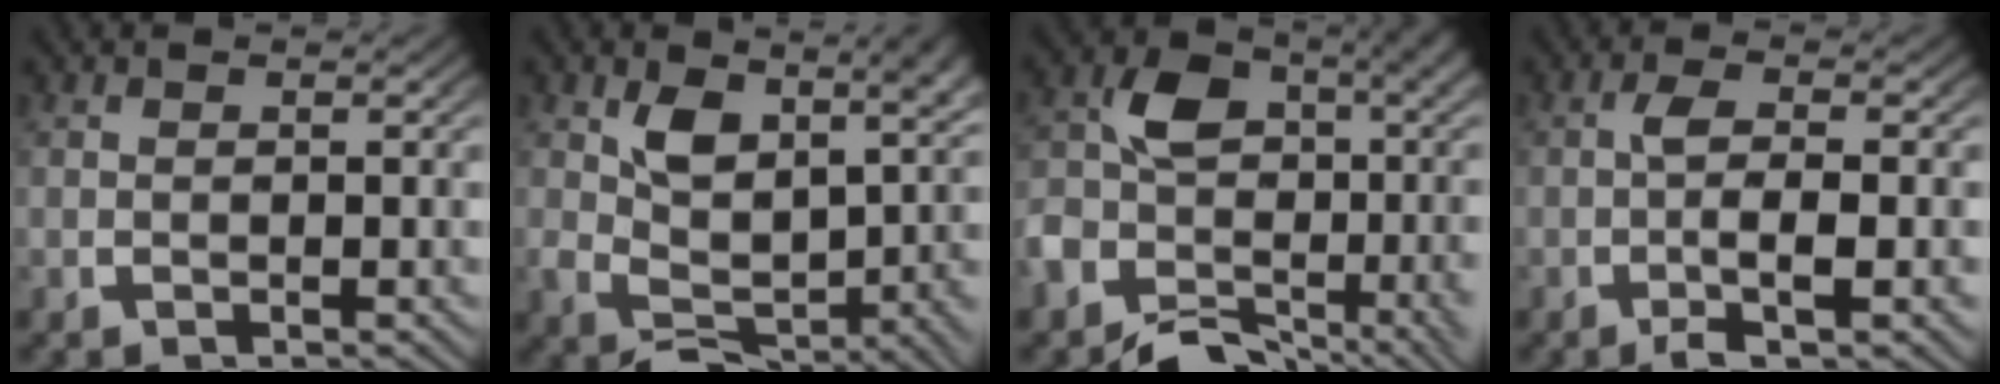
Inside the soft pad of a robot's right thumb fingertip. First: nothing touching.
{"total": 7.8, "force": [-0.4, 5.2, 5.8], "torque": [-0.125, -0.045, 0.016]}
{"total": 7.2, "force": [-2.7, 4.5, 4.9], "torque": [-0.086, -0.018, -0.048]}
{"total": 4.1, "force": [-0.7, 1.4, 3.8], "torque": [-0.080, -0.005, -0.015]}